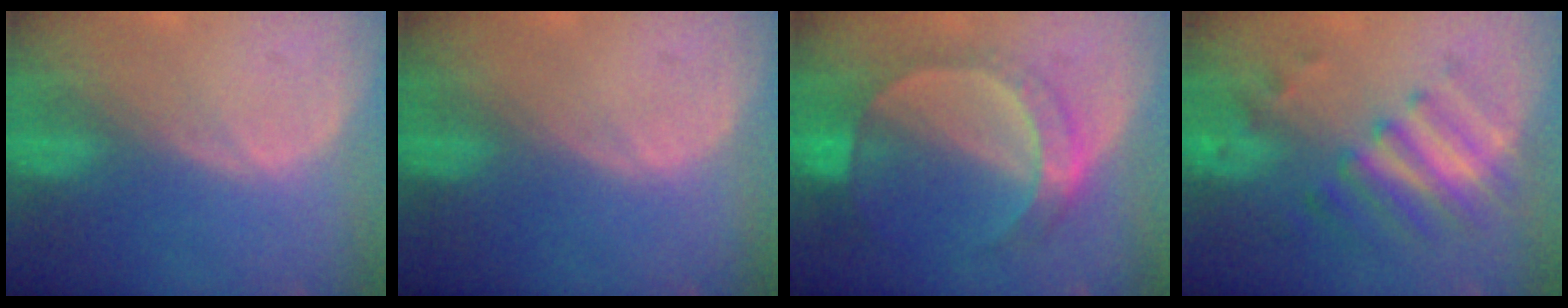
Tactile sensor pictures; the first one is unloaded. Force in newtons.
{"total": 0.0}
{"total": 7.3, "press": 6.4, "slide": 3.4}
{"total": 7.7, "press": 6.8, "slide": 3.6}